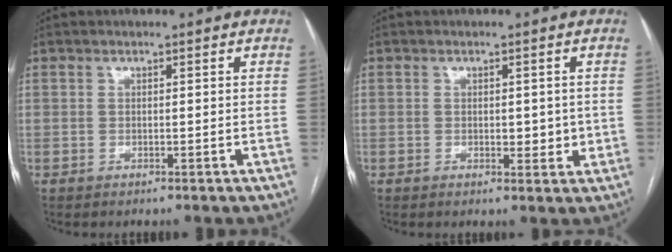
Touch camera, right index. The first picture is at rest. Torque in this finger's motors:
{"motor_torque": [0.45, -0.13, 0.23, 0.03]}